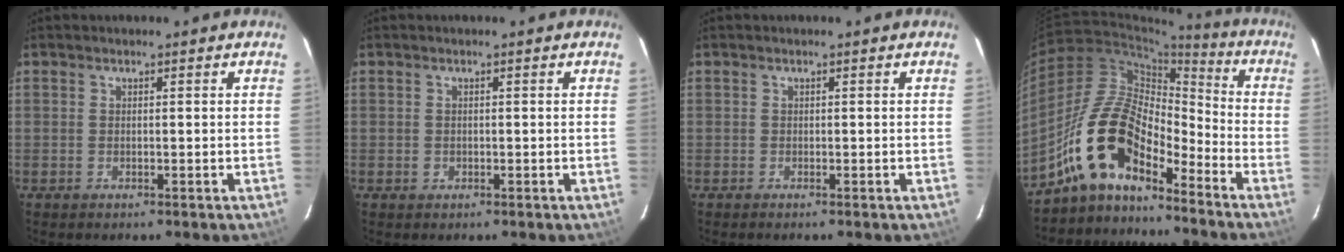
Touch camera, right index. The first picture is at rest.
{"total": 0.7, "force": [-0.2, 0.7, 0.2], "torque": [-0.001, 0.002, -0.002]}
{"total": 0.0}
{"total": 14.3, "force": [-10.3, 5.4, 8.3], "torque": [-0.154, 0.019, -0.210]}